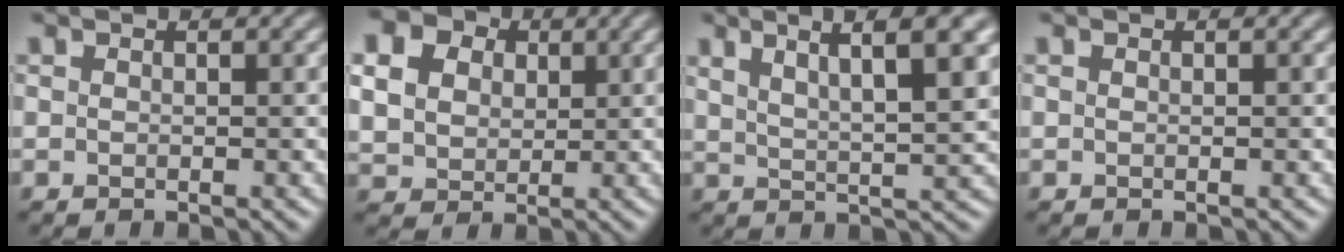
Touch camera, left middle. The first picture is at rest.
{"total": 12.0, "force": [6.1, 9.0, 4.9], "torque": [-0.145, 0.032, 0.116]}
{"total": 6.6, "force": [4.5, 1.0, 4.7], "torque": [-0.066, 0.023, 0.069]}
{"total": 0.6, "force": [0.2, -0.2, -0.5], "torque": [0.005, 0.005, 0.005]}